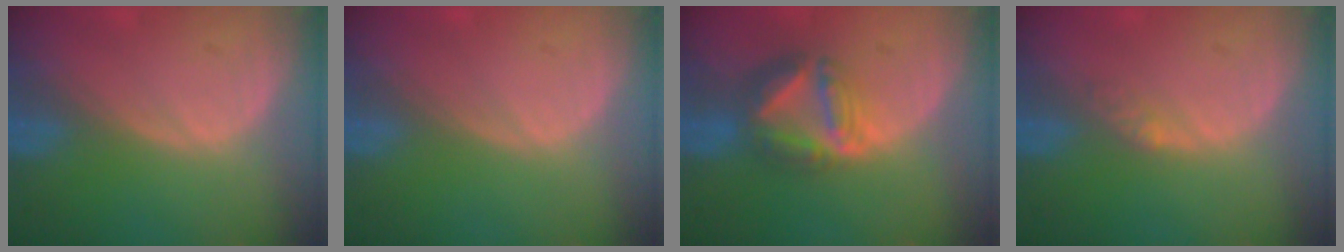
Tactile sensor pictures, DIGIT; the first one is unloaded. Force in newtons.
{"total": 0.0}
{"total": 7.5, "press": 6.7, "slide": 3.5}
{"total": 1.8, "press": 1.6, "slide": 1.0}